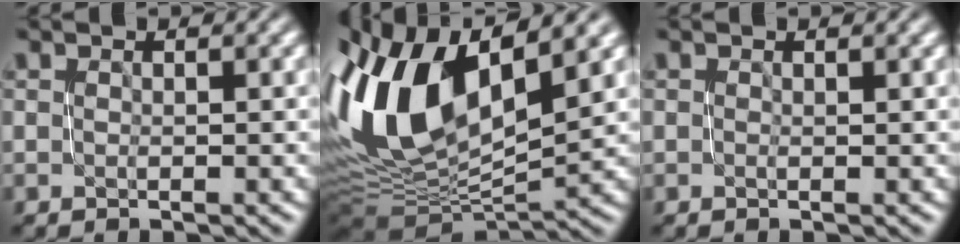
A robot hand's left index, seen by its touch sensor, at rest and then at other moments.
{"total": 12.8, "force": [3.4, 6.7, 10.3], "torque": [-0.210, 0.009, 0.061]}
{"total": 0.0}